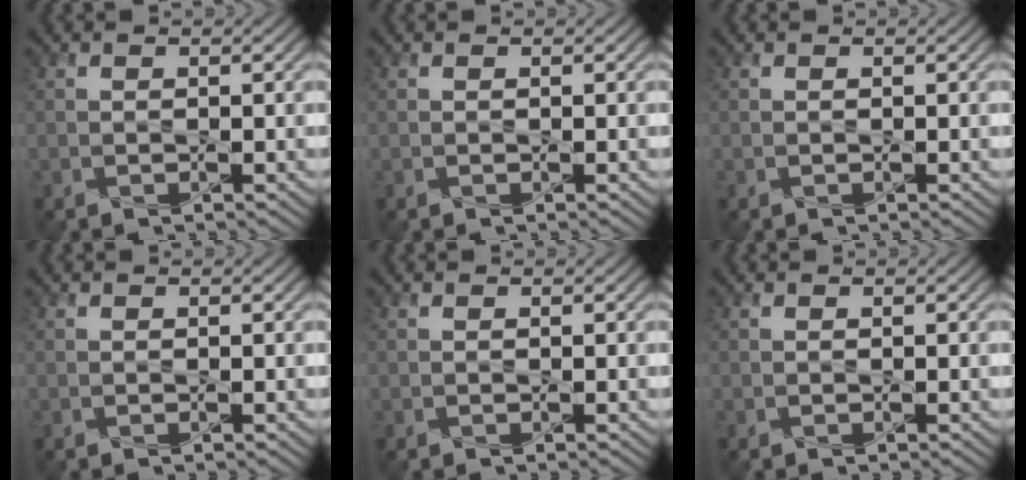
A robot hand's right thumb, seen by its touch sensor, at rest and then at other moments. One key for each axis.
{"total": 0.0}
{"total": 0.0}
{"total": 0.0}
{"total": 0.0}
{"total": 0.0}